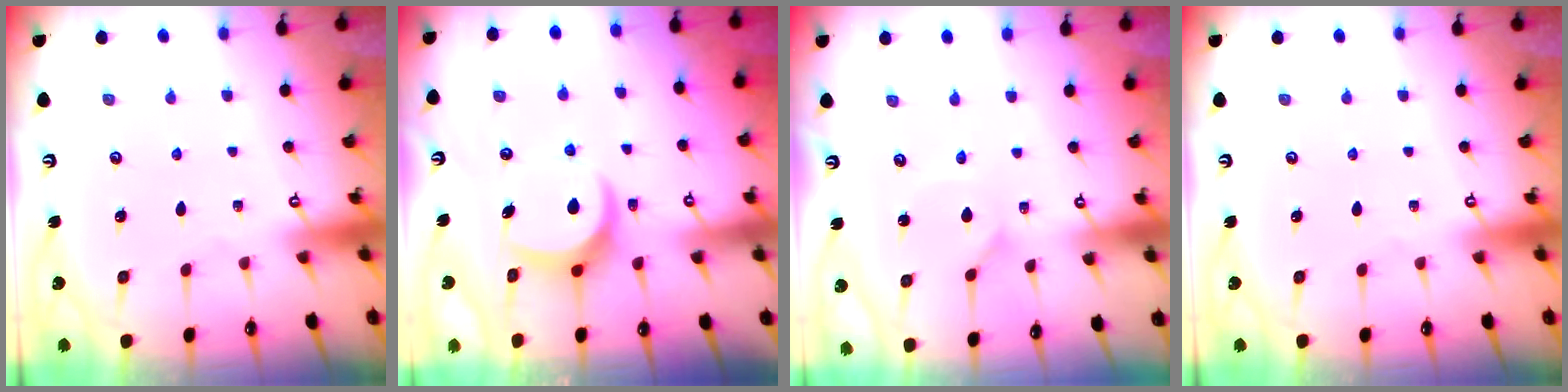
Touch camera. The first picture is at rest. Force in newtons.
{"total": 7.8, "press": 7.8, "slide": 0.6}
{"total": 1.0, "press": 1.0, "slide": 0.2}
{"total": 0.0}